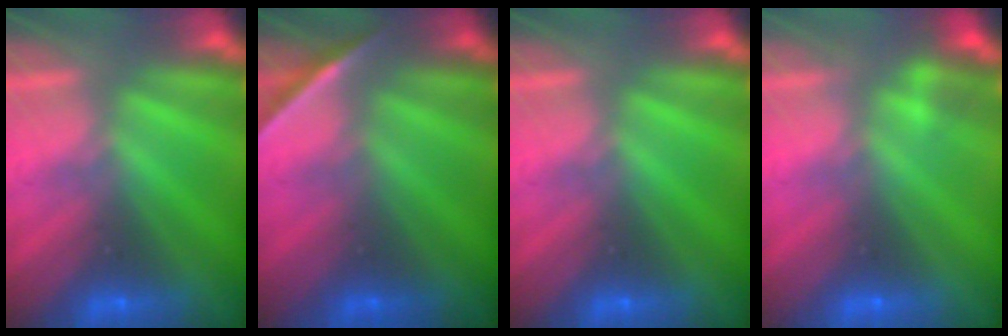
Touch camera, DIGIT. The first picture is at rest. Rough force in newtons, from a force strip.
{"total": 1.6}
{"total": 0.0}
{"total": 2.2}